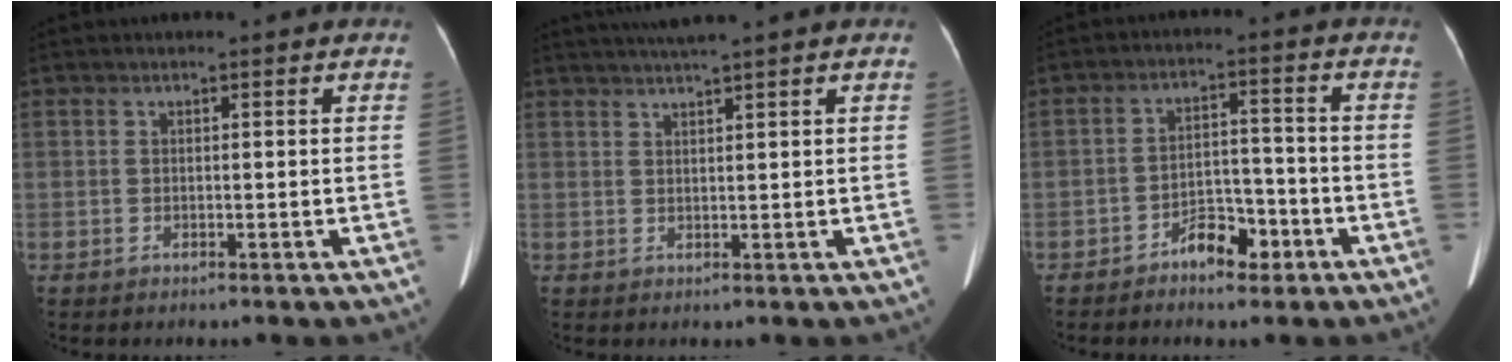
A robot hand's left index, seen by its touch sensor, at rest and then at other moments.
{"total": 4.1, "force": [3.4, -1.0, 2.0], "torque": [-0.031, 0.016, 0.063]}
{"total": 5.5, "force": [-3.4, 2.7, 3.3], "torque": [-0.056, 0.016, -0.053]}